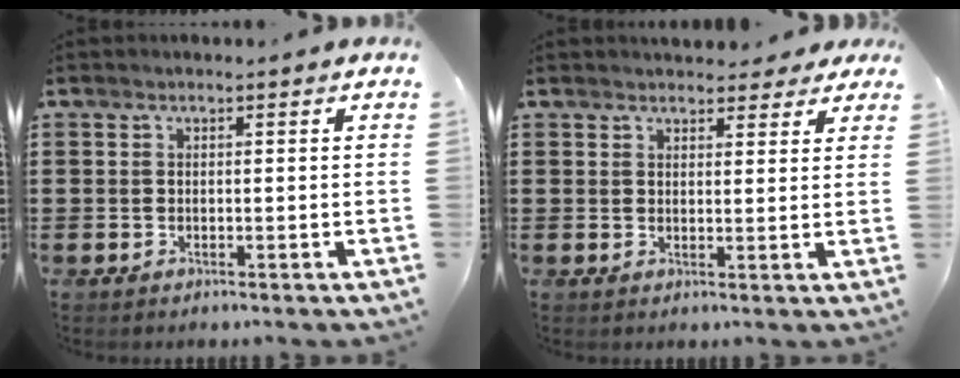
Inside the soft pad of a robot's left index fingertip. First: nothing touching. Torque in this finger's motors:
{"motor_torque": [2.14, 0.00, 0.58, 0.04]}